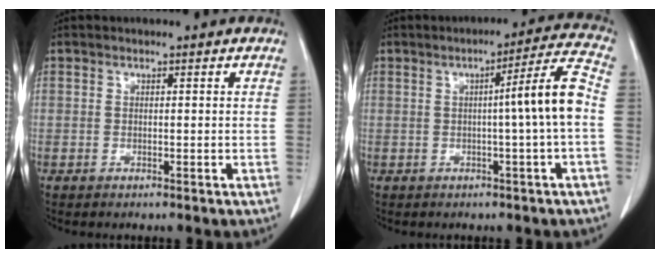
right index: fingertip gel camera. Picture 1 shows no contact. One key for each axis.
{"total": 7.8, "fx": -0.7, "fy": -1.3, "fz": 7.6, "tx": -0.106, "ty": 0.013, "tz": -0.011}